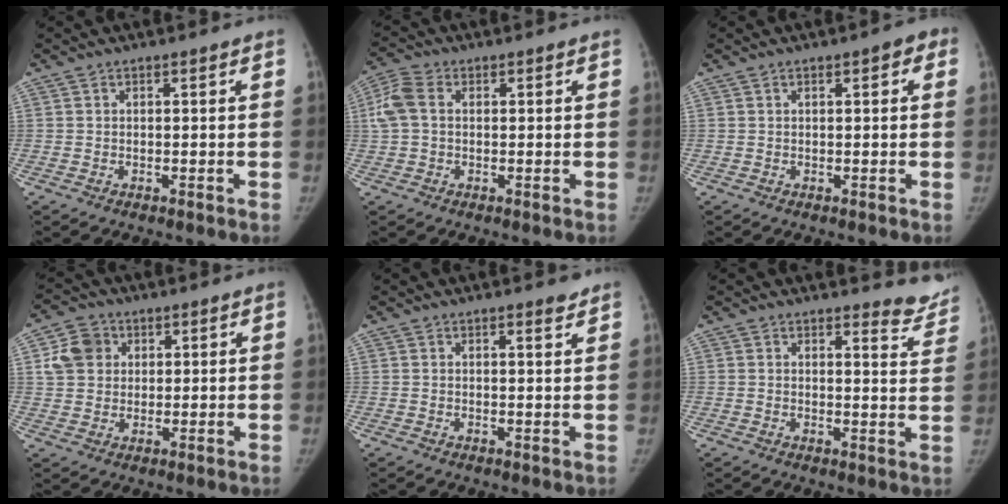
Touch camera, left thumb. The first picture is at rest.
{"total": 5.8, "force": [1.0, 4.0, 4.1], "torque": [-0.108, 0.020, 0.016]}
{"total": 2.6, "force": [0.9, 1.1, 2.2], "torque": [-0.021, 0.009, 0.008]}
{"total": 6.8, "force": [2.1, 5.8, 2.9], "torque": [-0.030, -0.001, 0.037]}
{"total": 2.0, "force": [1.6, 0.4, 1.2], "torque": [-0.014, -0.011, 0.022]}
{"total": 6.6, "force": [6.4, 1.6, 0.3], "torque": [0.025, -0.056, 0.055]}